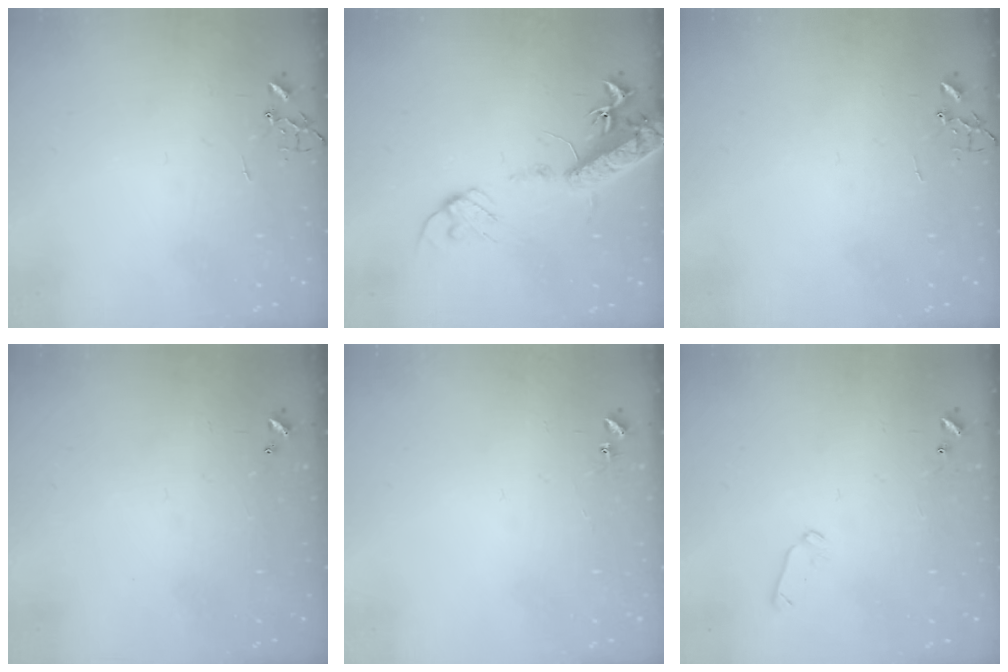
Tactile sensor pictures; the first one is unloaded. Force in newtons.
{"total": 16.1, "press": 15.7, "slide": 3.6}
{"total": 0.0}
{"total": 0.0}
{"total": 5.4, "press": 5.4, "slide": 0.6}
{"total": 5.2, "press": 5.1, "slide": 1.0}